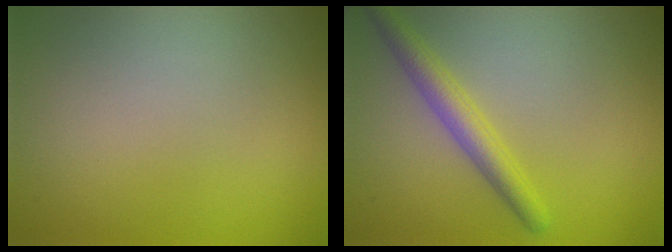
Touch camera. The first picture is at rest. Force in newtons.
{"total": 3.1, "press": 3.0, "slide": 0.1}